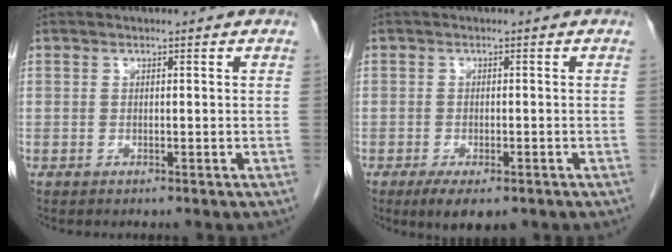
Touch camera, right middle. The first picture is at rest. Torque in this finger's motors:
{"motor_torque": [1.13, -0.50, 0.18, 0.13]}